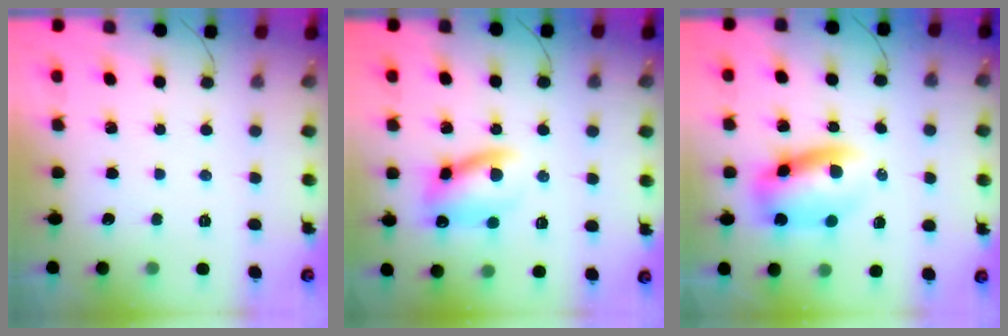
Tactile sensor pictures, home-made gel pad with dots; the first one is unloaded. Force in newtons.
{"total": 12.2, "press": 12.0, "slide": 2.3}
{"total": 9.3, "press": 9.0, "slide": 2.4}